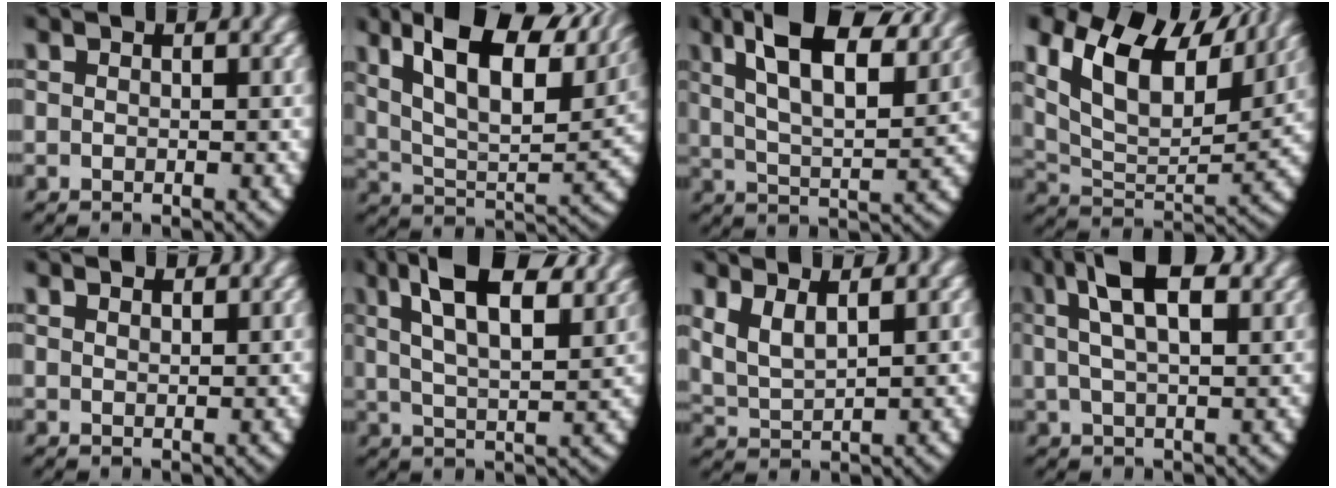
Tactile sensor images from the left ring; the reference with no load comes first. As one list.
[{"total": 13.1, "force": [7.3, 6.4, 8.8], "torque": [-0.177, 0.001, 0.112]}, {"total": 9.6, "force": [5.8, 3.4, 6.8], "torque": [-0.125, 0.009, 0.090]}, {"total": 13.1, "force": [6.1, 8.1, 8.3], "torque": [-0.166, -0.006, 0.094]}, {"total": 1.3, "force": [1.2, -0.6, 0.0], "torque": [0.004, -0.006, 0.027]}, {"total": 8.5, "force": [5.2, 2.8, 6.0], "torque": [-0.112, 0.011, 0.080]}, {"total": 4.8, "force": [1.7, 3.5, 2.9], "torque": [-0.081, -0.005, 0.030]}, {"total": 6.8, "force": [3.5, 2.5, 5.2], "torque": [-0.095, 0.014, 0.053]}]